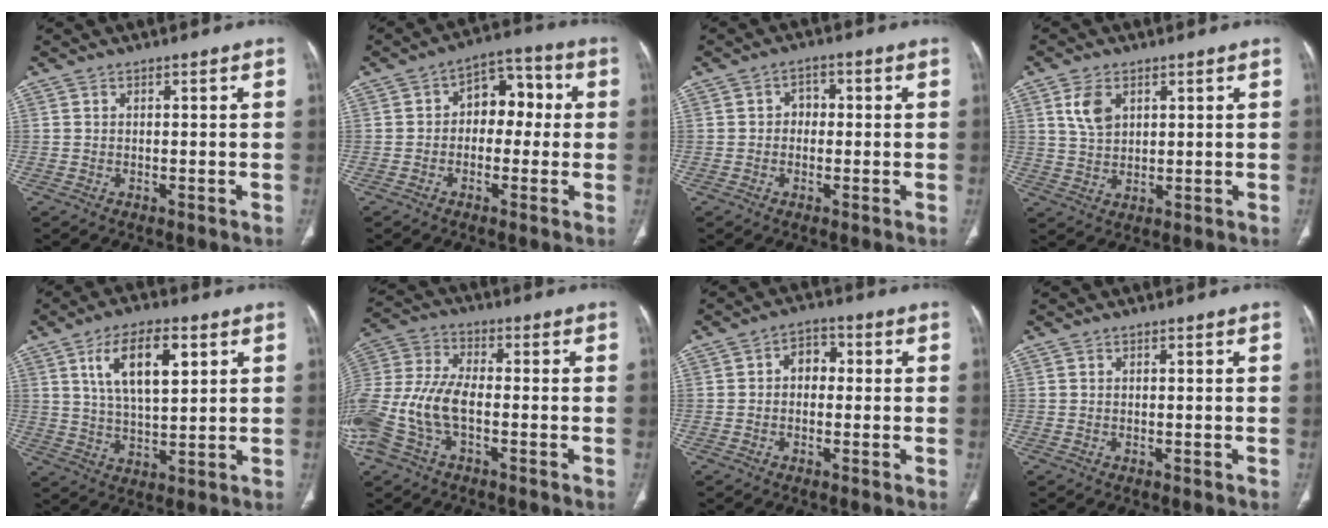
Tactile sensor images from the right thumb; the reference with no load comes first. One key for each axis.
{"total": 8.8, "fx": 0.3, "fy": 6.1, "fz": 6.3, "tx": -0.047, "ty": 0.033, "tz": -0.009}
{"total": 2.9, "fx": -0.1, "fy": 2.4, "fz": 1.6, "tx": -0.007, "ty": 0.013, "tz": -0.009}
{"total": 5.6, "fx": 2.4, "fy": 3.6, "fz": 3.6, "tx": -0.060, "ty": -0.008, "tz": 0.053}
{"total": 12.4, "fx": 4.7, "fy": 5.4, "fz": 10.1, "tx": -0.164, "ty": -0.012, "tz": 0.087}
{"total": 15.4, "fx": -4.2, "fy": 8.2, "fz": 12.4, "tx": -0.290, "ty": 0.027, "tz": -0.078}
{"total": 4.6, "fx": 0.2, "fy": 3.4, "fz": 3.1, "tx": -0.027, "ty": 0.016, "tz": -0.008}
{"total": 0.0}